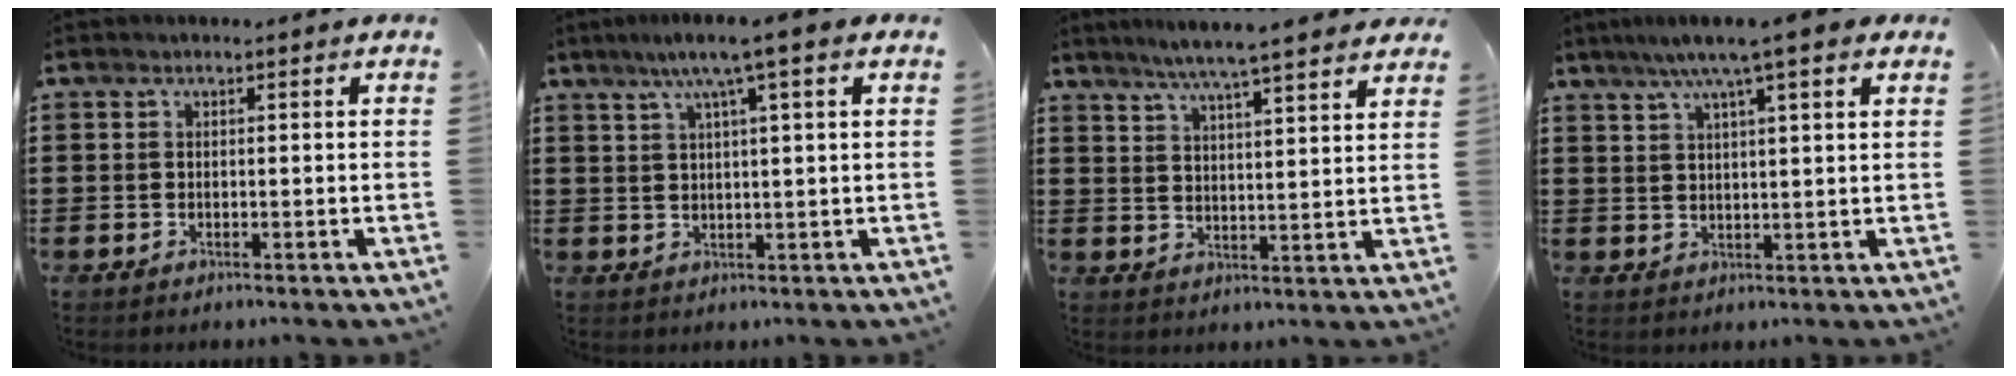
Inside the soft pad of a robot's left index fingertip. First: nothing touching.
{"total": 5.4, "force": [2.8, -0.2, 4.6], "torque": [-0.096, 0.006, 0.043]}
{"total": 5.8, "force": [5.1, -0.5, 2.7], "torque": [-0.069, -0.022, 0.087]}
{"total": 6.4, "force": [4.6, 0.3, 4.5], "torque": [-0.100, -0.002, 0.079]}